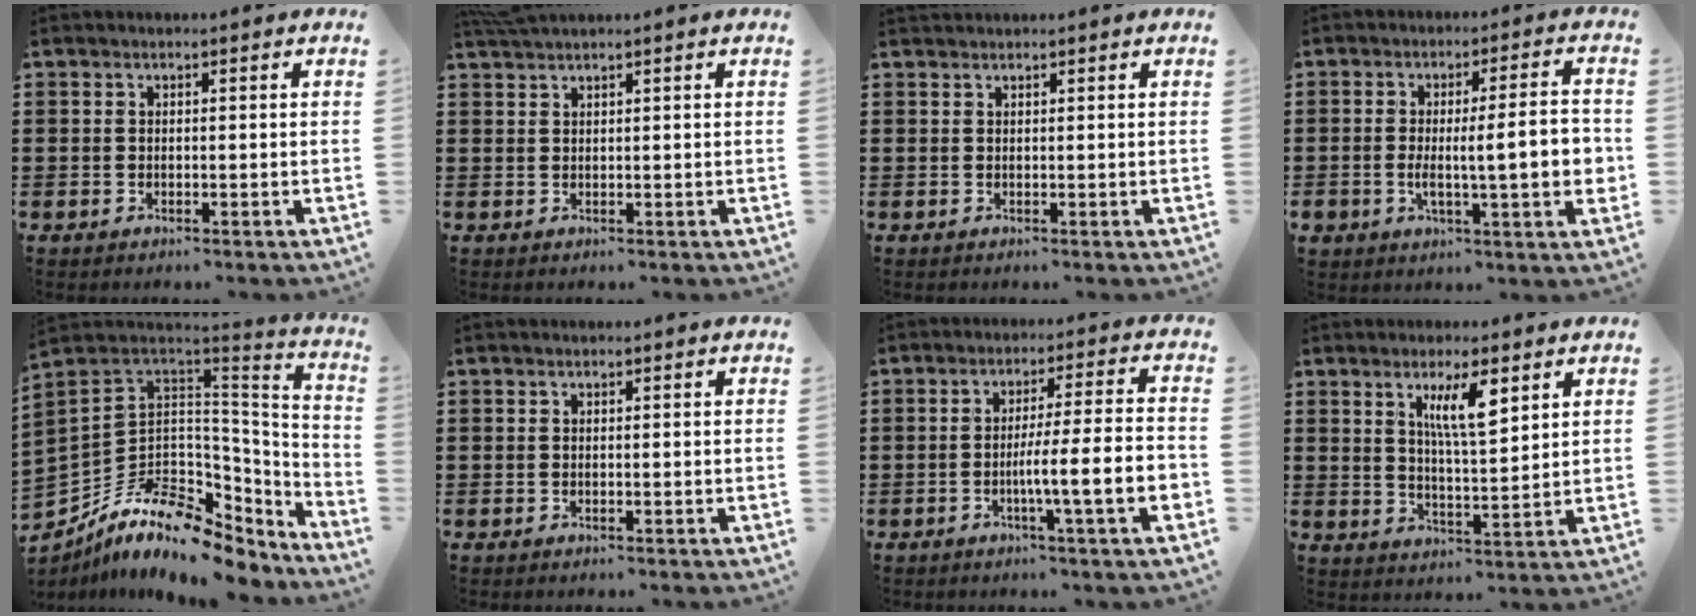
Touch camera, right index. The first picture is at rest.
{"total": 1.5, "force": [1.5, 0.0, 0.4], "torque": [-0.010, 0.000, 0.029]}
{"total": 0.6, "force": [0.5, 0.1, -0.2], "torque": [0.004, 0.002, 0.010]}
{"total": 8.4, "force": [-0.8, 1.6, 8.2], "torque": [-0.127, -0.004, -0.019]}
{"total": 11.7, "force": [-6.6, 6.7, 7.1], "torque": [-0.162, 0.004, -0.114]}
{"total": 0.0}
{"total": 8.1, "force": [-2.6, -0.1, 7.6], "torque": [-0.128, -0.011, -0.048]}
{"total": 7.2, "force": [3.5, 1.8, 6.0], "torque": [-0.118, 0.006, 0.057]}